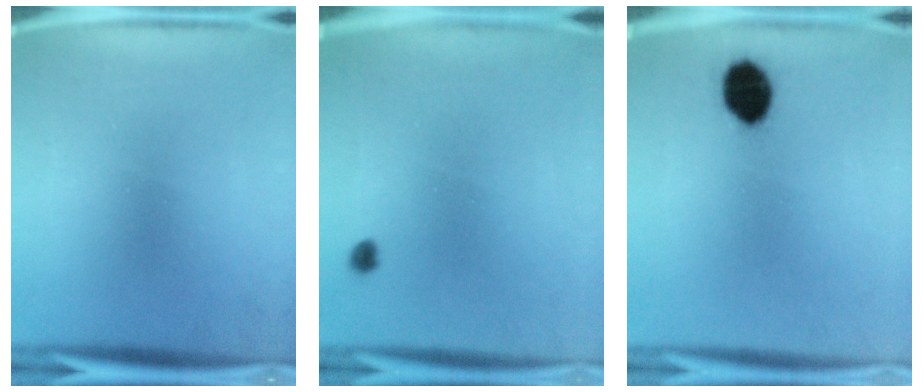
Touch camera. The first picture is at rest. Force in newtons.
{"total": 1.1}
{"total": 8.4}